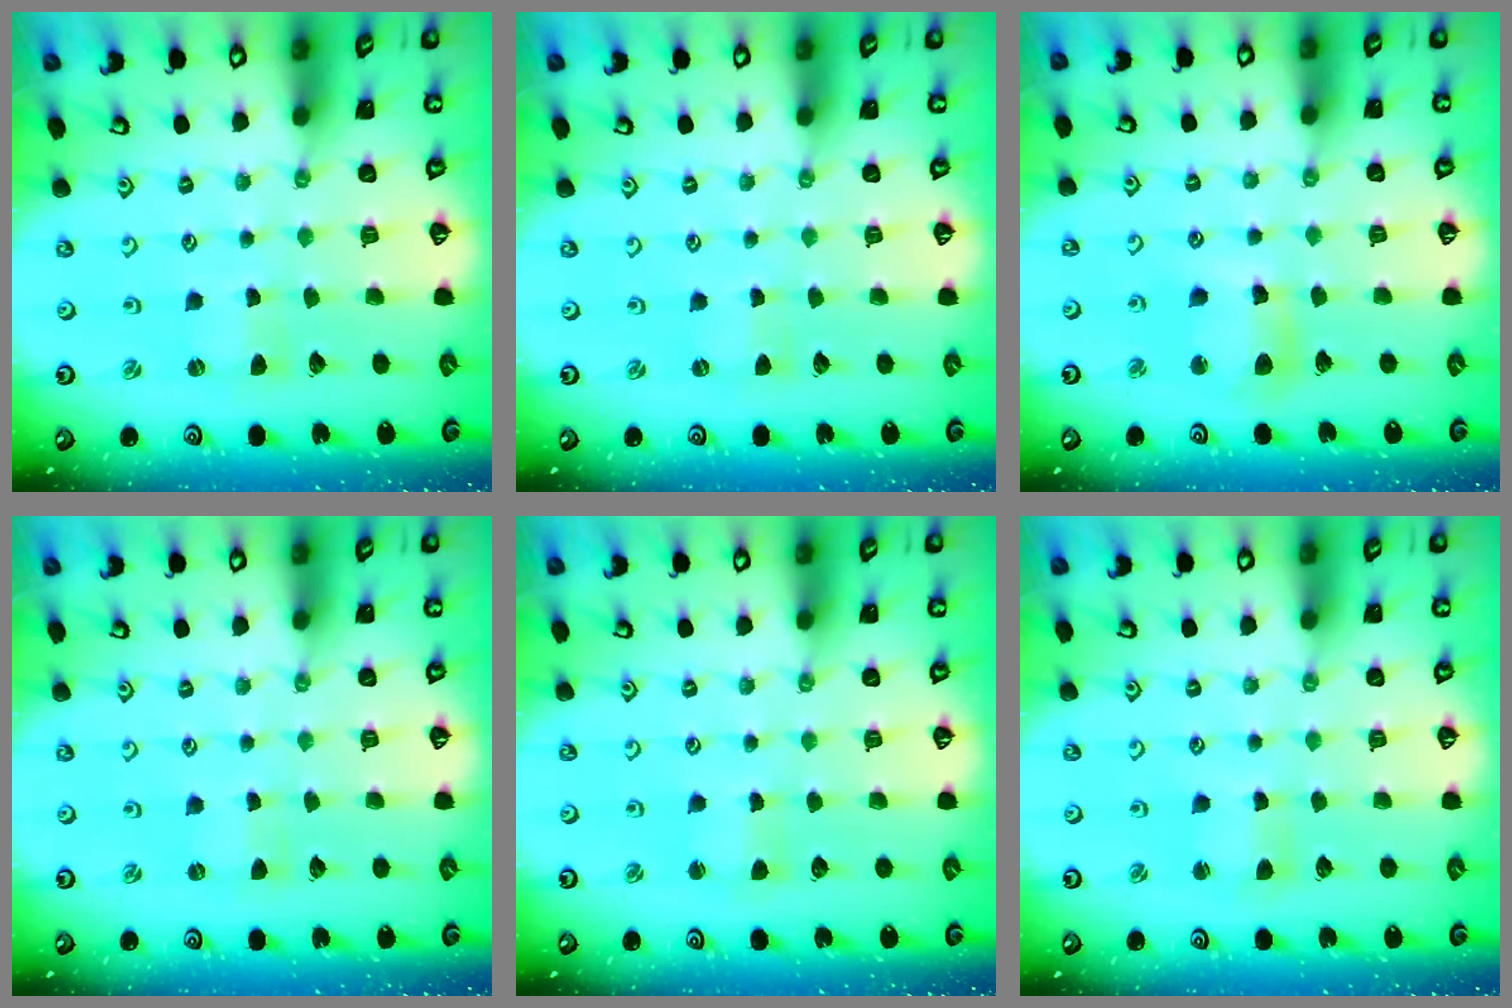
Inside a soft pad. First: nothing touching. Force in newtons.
{"total": 0.0}
{"total": 9.5, "press": 9.4, "slide": 1.2}
{"total": 0.0}
{"total": 1.7, "press": 1.7, "slide": 0.2}
{"total": 2.7, "press": 2.7, "slide": 0.3}